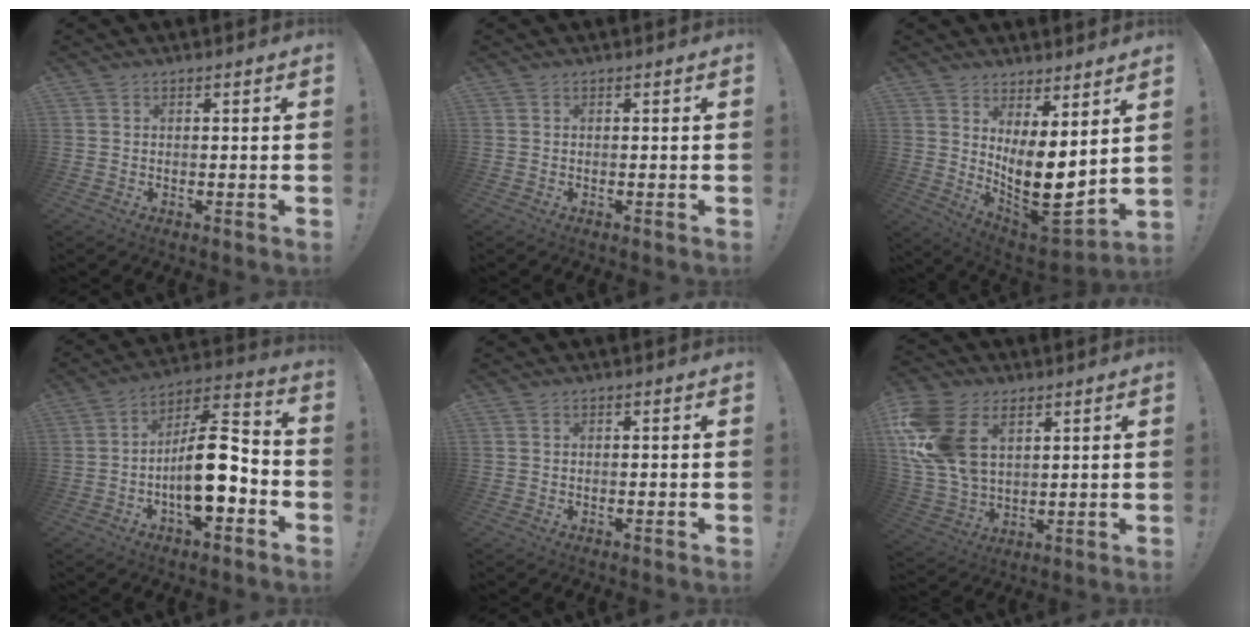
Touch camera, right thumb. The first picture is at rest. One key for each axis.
{"total": 0.0}
{"total": 12.3, "fx": 0.9, "fy": 4.7, "fz": 11.3, "tx": -0.163, "ty": -0.047, "tz": 0.026}
{"total": 16.4, "fx": -4.4, "fy": 6.4, "fz": 14.4, "tx": -0.242, "ty": 0.028, "tz": -0.065}
{"total": 0.0}
{"total": 18.5, "fx": 7.3, "fy": 12.4, "fz": 11.6, "tx": -0.241, "ty": -0.025, "tz": 0.139}